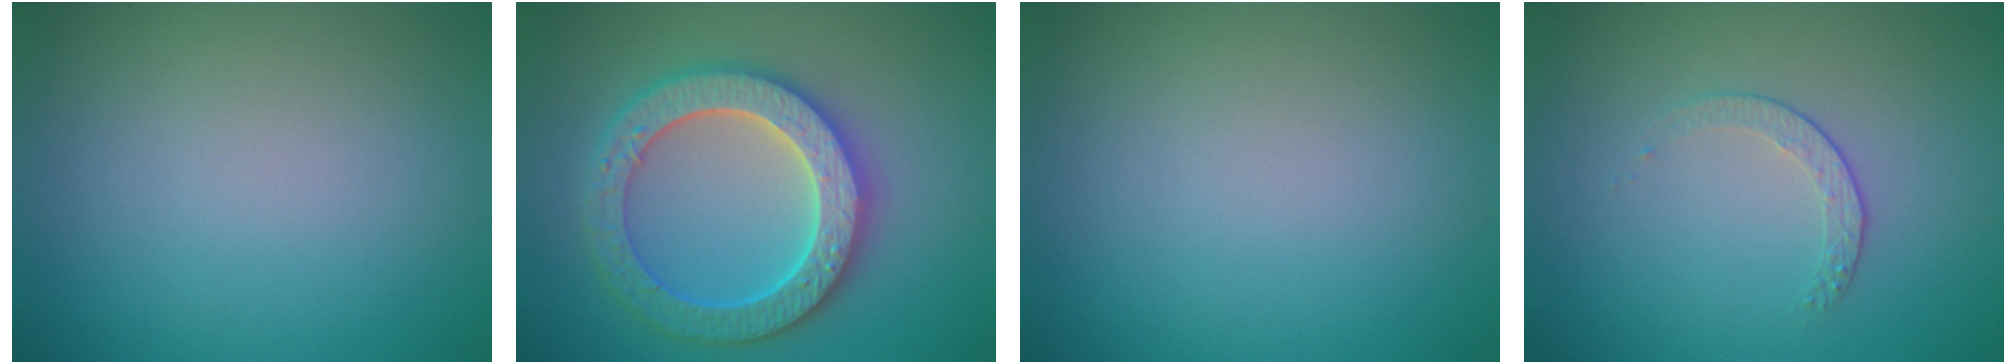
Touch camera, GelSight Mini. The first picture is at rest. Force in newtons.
{"total": 6.4, "press": 6.3, "slide": 1.4}
{"total": 0.0}
{"total": 1.5, "press": 0.9, "slide": 1.2}